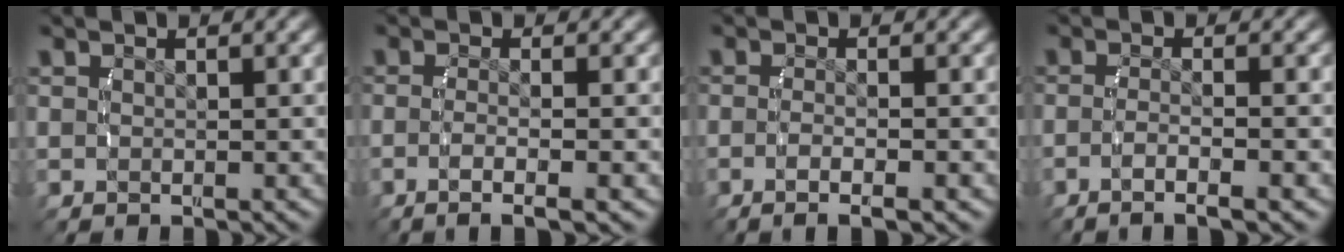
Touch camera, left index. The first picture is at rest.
{"total": 3.7, "force": [-2.2, 0.2, 3.0], "torque": [-0.058, -0.011, -0.030]}
{"total": 3.0, "force": [-2.0, 0.1, 2.2], "torque": [-0.041, -0.004, -0.032]}
{"total": 3.2, "force": [-2.2, -0.1, 2.4], "torque": [-0.047, -0.009, -0.033]}